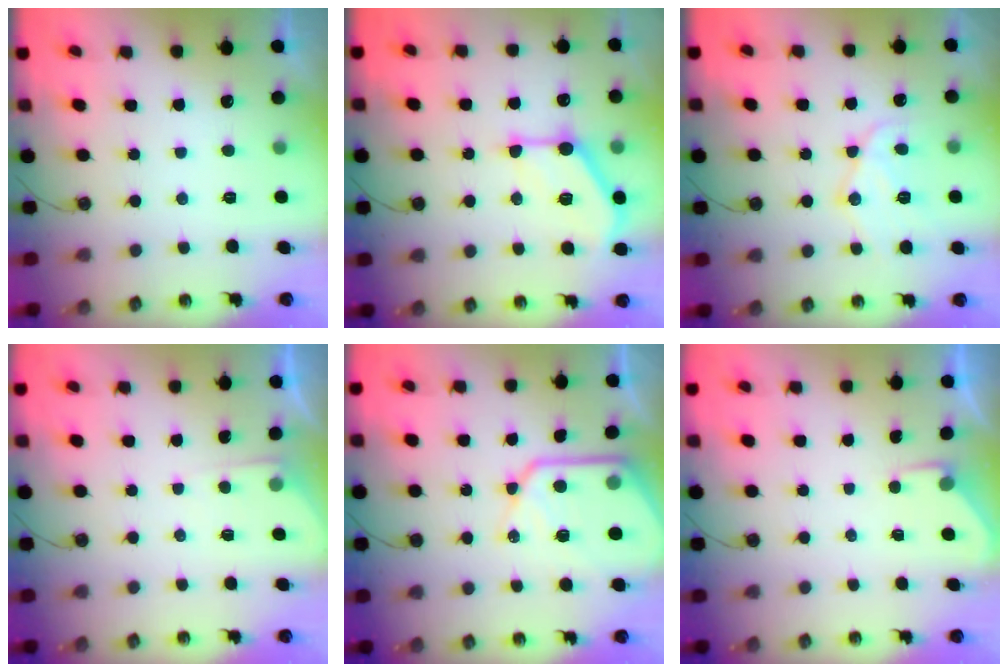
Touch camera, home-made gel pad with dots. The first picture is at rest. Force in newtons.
{"total": 13.7, "press": 13.7, "slide": 0.3}
{"total": 12.7, "press": 12.6, "slide": 0.9}
{"total": 2.7, "press": 2.7, "slide": 0.4}
{"total": 15.8, "press": 15.7, "slide": 1.5}
{"total": 2.7, "press": 2.6, "slide": 0.5}